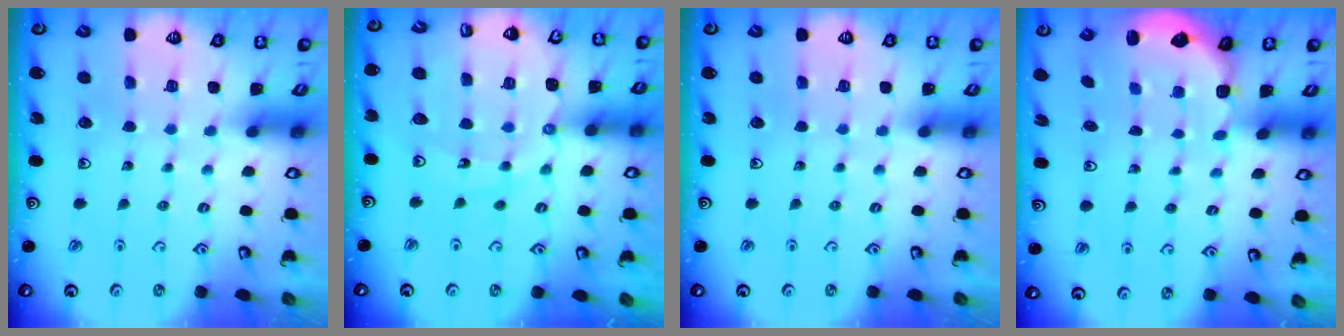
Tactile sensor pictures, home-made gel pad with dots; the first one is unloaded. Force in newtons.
{"total": 12.9, "press": 12.8, "slide": 1.6}
{"total": 0.0}
{"total": 2.8, "press": 2.1, "slide": 1.8}